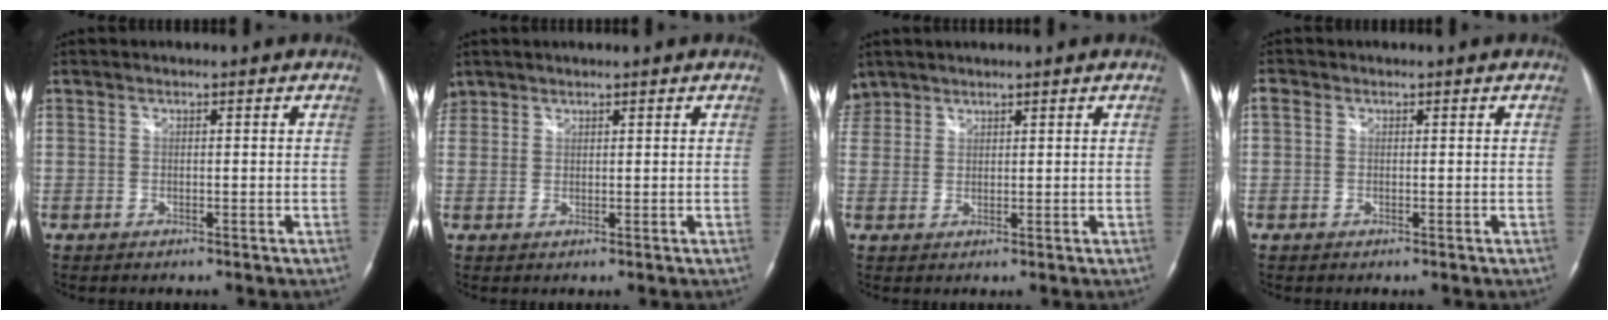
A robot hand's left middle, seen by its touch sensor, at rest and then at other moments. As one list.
[{"total": 3.0, "force": [2.3, 2.0, 0.1], "torque": [-0.005, 0.013, 0.045]}, {"total": 4.3, "force": [3.5, 2.6, 0.1], "torque": [-0.003, 0.014, 0.072]}, {"total": 1.0, "force": [0.3, 0.9, 0.5], "torque": [-0.010, 0.012, 0.005]}]